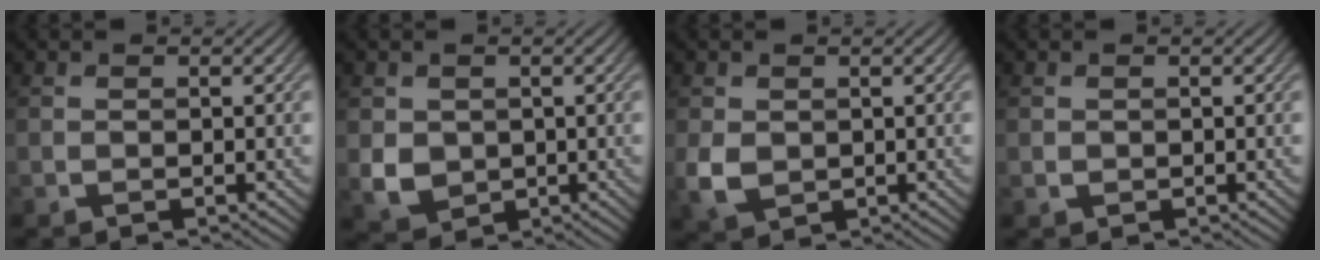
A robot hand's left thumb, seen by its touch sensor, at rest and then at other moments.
{"total": 3.9, "force": [0.3, 3.5, 1.7], "torque": [-0.050, -0.011, 0.007]}
{"total": 3.7, "force": [0.1, 3.0, 2.2], "torque": [-0.059, -0.006, 0.005]}
{"total": 0.6, "force": [0.1, 0.6, 0.1], "torque": [-0.004, -0.005, 0.004]}